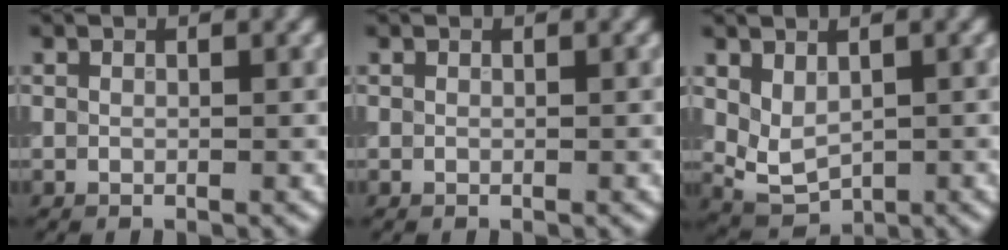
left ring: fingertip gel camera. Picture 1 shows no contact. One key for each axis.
{"total": 0.0}
{"total": 2.7, "fx": 0.7, "fy": 1.7, "fz": 1.9, "tx": -0.037, "ty": -0.007, "tz": 0.021}